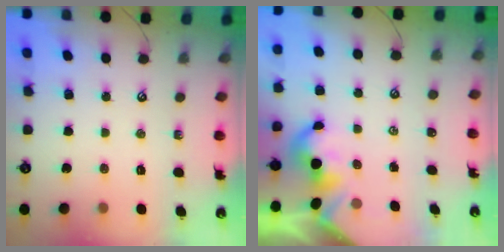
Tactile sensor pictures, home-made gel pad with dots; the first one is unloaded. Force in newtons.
{"total": 2.5, "press": 2.5, "slide": 0.2}